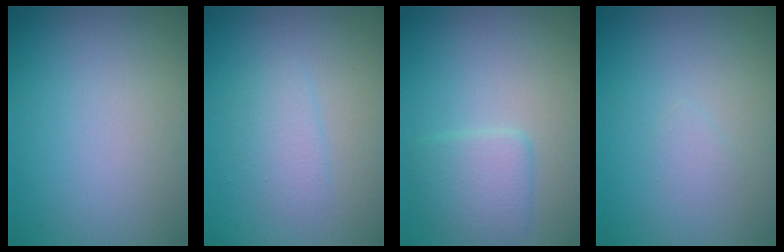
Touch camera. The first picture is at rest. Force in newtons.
{"total": 2.0, "press": 2.0, "slide": 0.1}
{"total": 2.8, "press": 2.8, "slide": 0.1}
{"total": 0.7, "press": 0.7, "slide": 0.1}